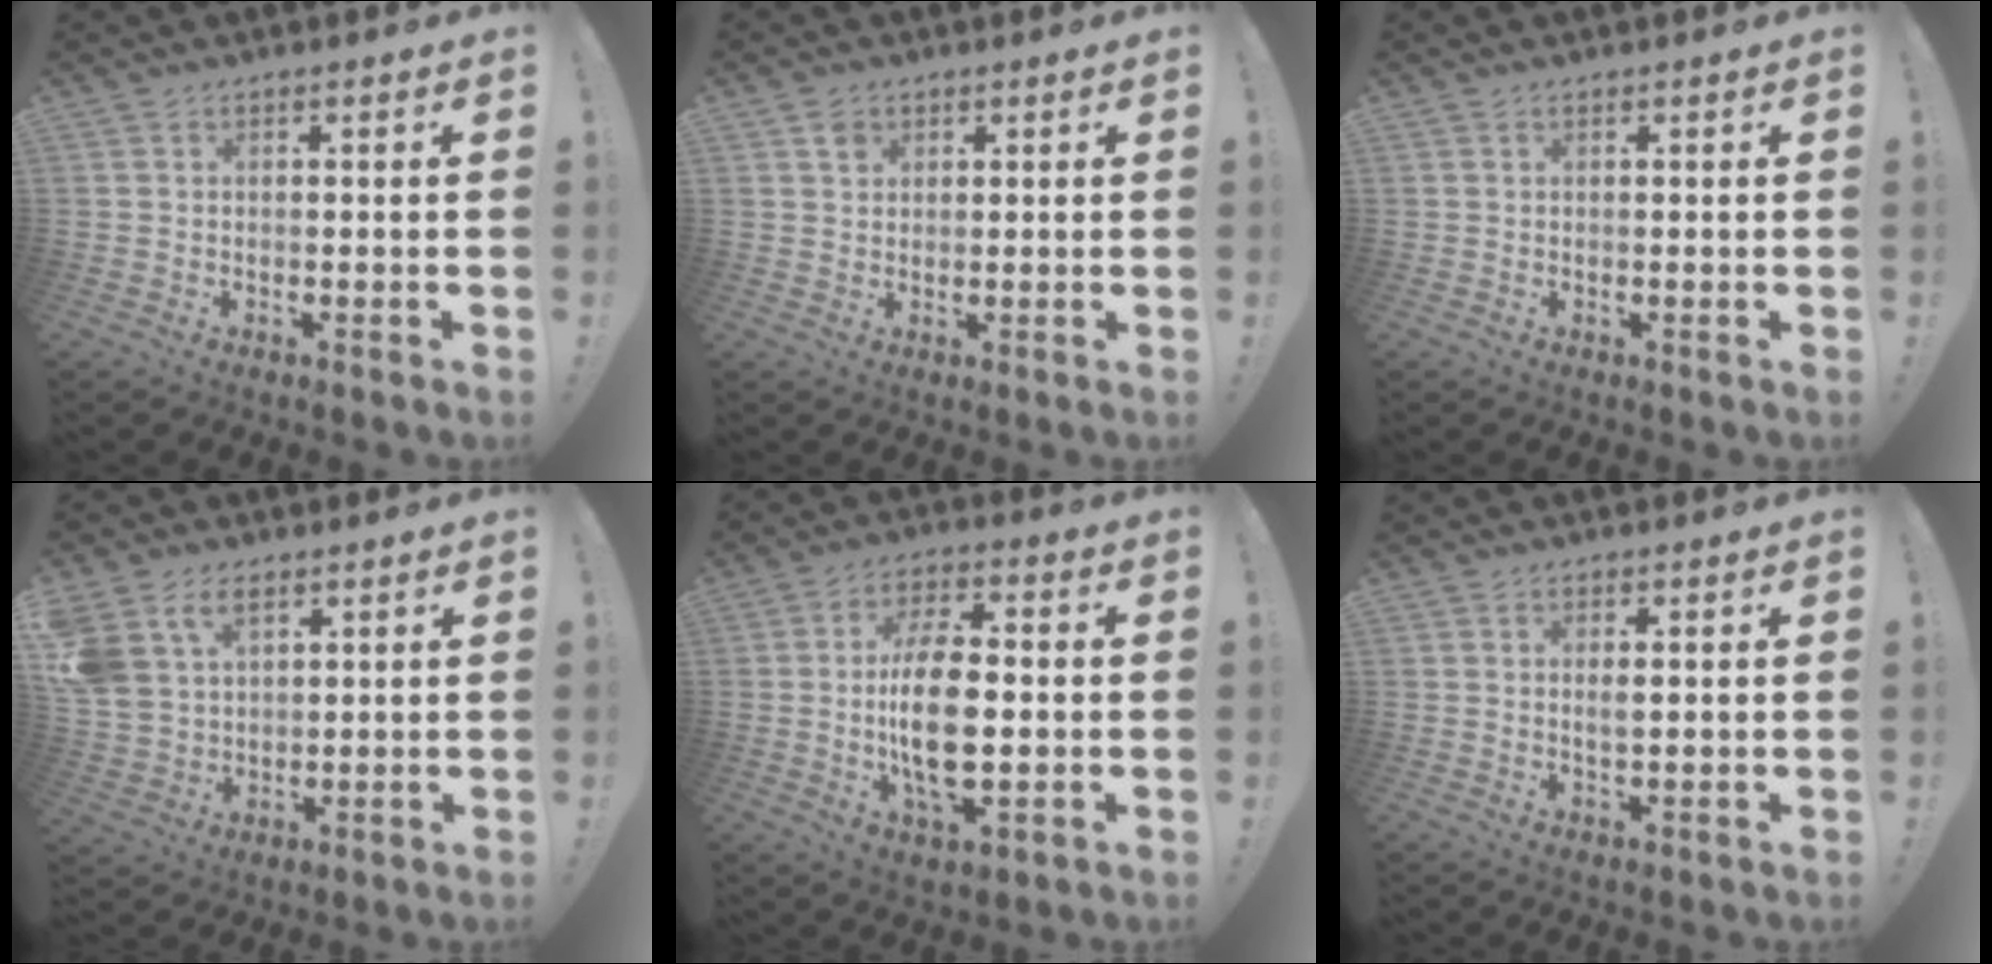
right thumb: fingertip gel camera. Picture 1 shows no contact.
{"total": 2.8, "force": [1.6, 2.2, 0.5], "torque": [0.007, -0.008, 0.026]}
{"total": 0.0}
{"total": 10.1, "force": [5.6, 6.7, 5.0], "torque": [-0.111, -0.021, 0.112]}
{"total": 15.8, "force": [-1.3, 7.5, 13.9], "torque": [-0.260, -0.007, -0.031]}
{"total": 1.9, "force": [0.4, 0.5, 1.8], "torque": [-0.025, -0.005, 0.005]}